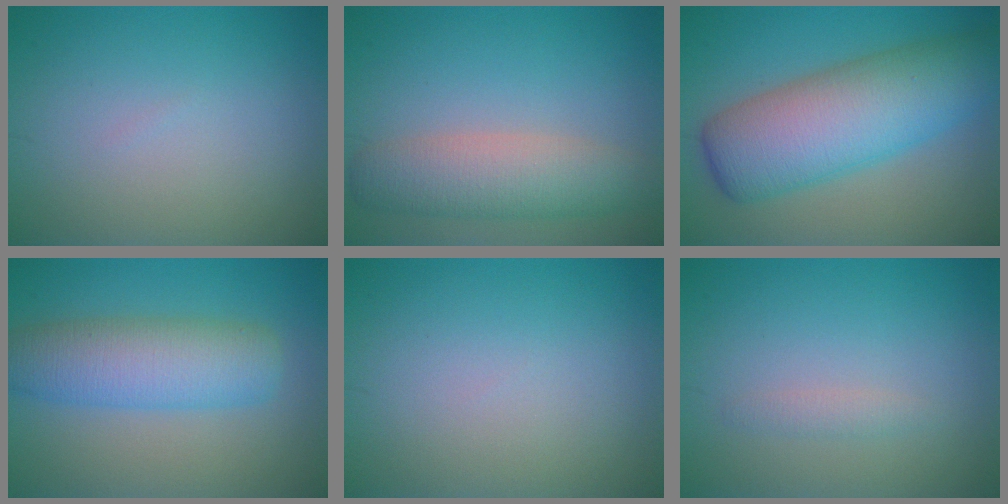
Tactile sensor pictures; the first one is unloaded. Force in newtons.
{"total": 5.2, "press": 5.2, "slide": 0.4}
{"total": 10.2, "press": 10.2, "slide": 0.2}
{"total": 6.5, "press": 6.5, "slide": 0.2}
{"total": 0.0}
{"total": 0.9, "press": 0.9, "slide": 0.1}